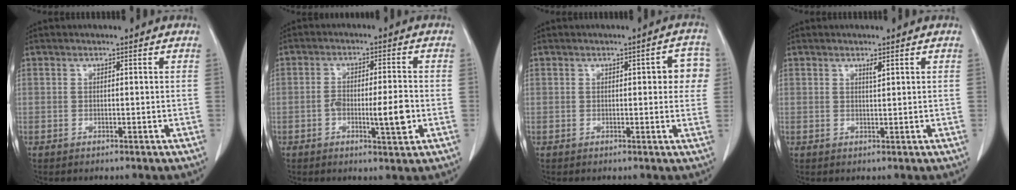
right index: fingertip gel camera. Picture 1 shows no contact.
{"total": 6.5, "force": [-1.7, 1.1, 6.1], "torque": [-0.104, 0.002, -0.025]}
{"total": 4.7, "force": [0.9, 1.6, 4.3], "torque": [-0.035, 0.012, 0.005]}
{"total": 1.0, "force": [0.6, 0.0, 0.7], "torque": [-0.011, -0.005, 0.011]}